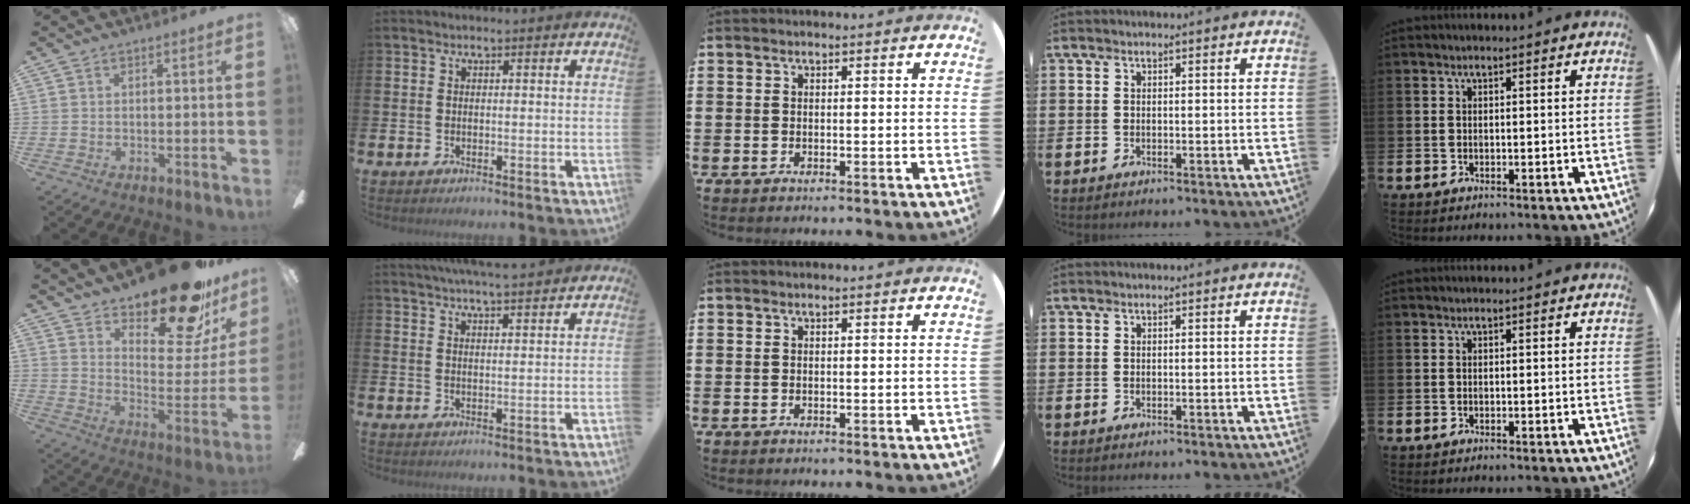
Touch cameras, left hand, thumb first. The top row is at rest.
{"thumb": {"total": 21.8, "force": [17.2, 6.9, 11.4], "torque": [-0.148, -0.120, 0.284]}, "index": {"total": 4.7, "force": [4.5, -0.2, 1.1], "torque": [-0.032, -0.015, 0.083]}}